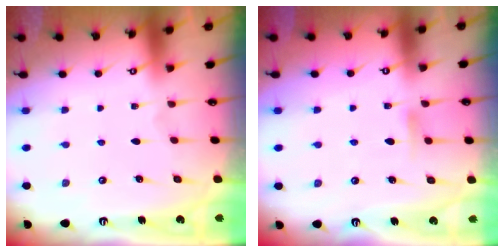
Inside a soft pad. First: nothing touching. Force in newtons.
{"total": 4.8, "press": 4.8, "slide": 0.6}